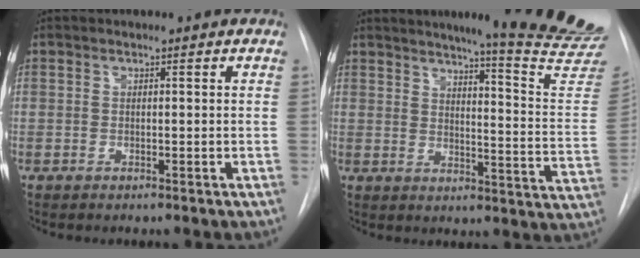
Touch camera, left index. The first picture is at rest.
{"total": 21.4, "force": [19.1, -0.7, 9.5], "torque": [-0.120, -0.130, 0.216]}